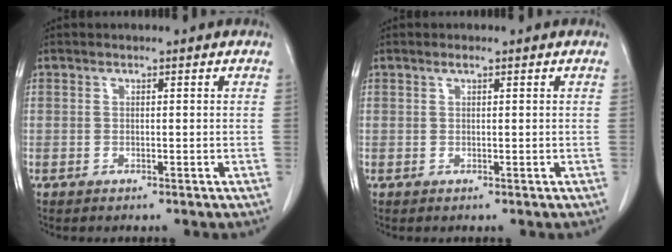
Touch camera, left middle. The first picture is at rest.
{"total": 0.8, "force": [0.5, 0.0, 0.6], "torque": [-0.014, 0.002, 0.010]}